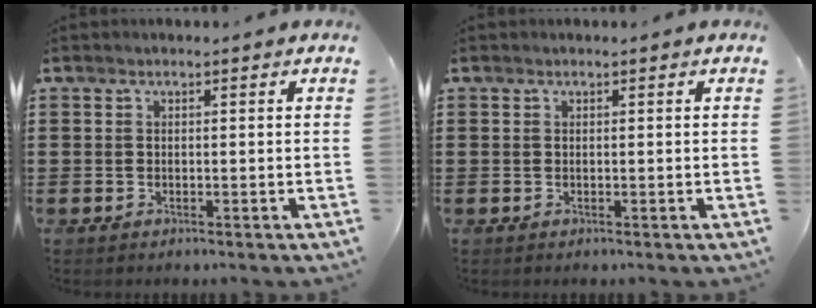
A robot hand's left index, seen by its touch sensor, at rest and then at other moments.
{"total": 0.0}